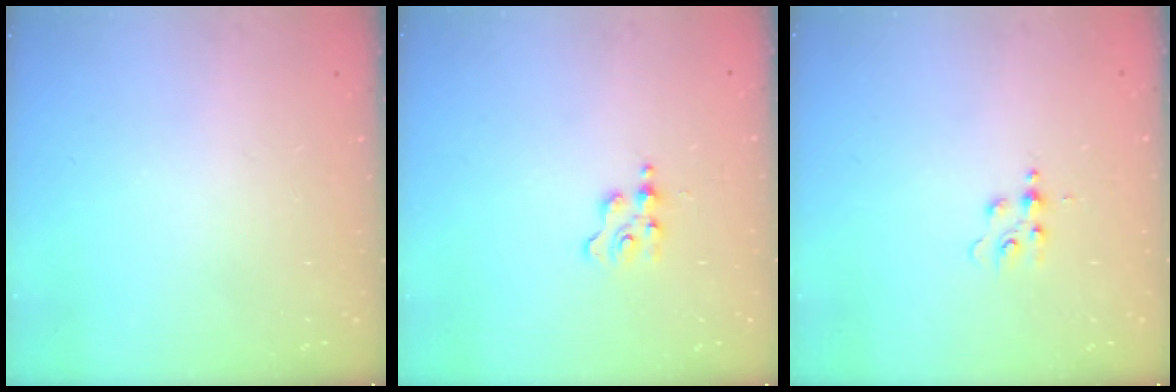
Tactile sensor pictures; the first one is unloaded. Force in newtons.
{"total": 2.5, "press": 2.5, "slide": 0.3}
{"total": 4.3, "press": 4.3, "slide": 0.5}